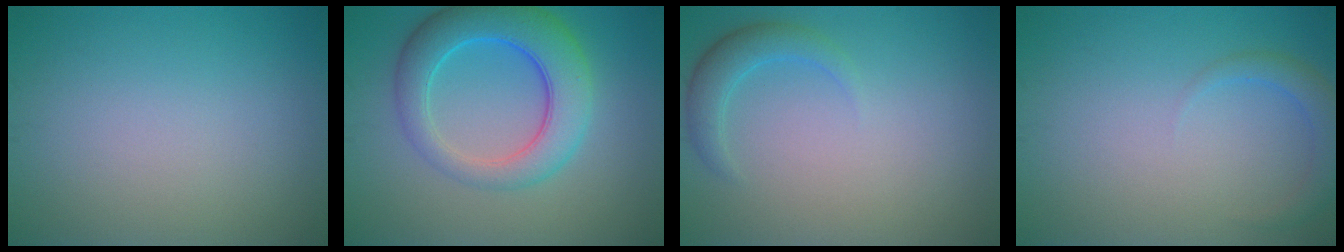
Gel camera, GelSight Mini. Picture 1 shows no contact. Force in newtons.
{"total": 7.1, "press": 7.1, "slide": 0.1}
{"total": 2.4, "press": 2.4, "slide": 0.1}
{"total": 2.1, "press": 2.1, "slide": 0.2}